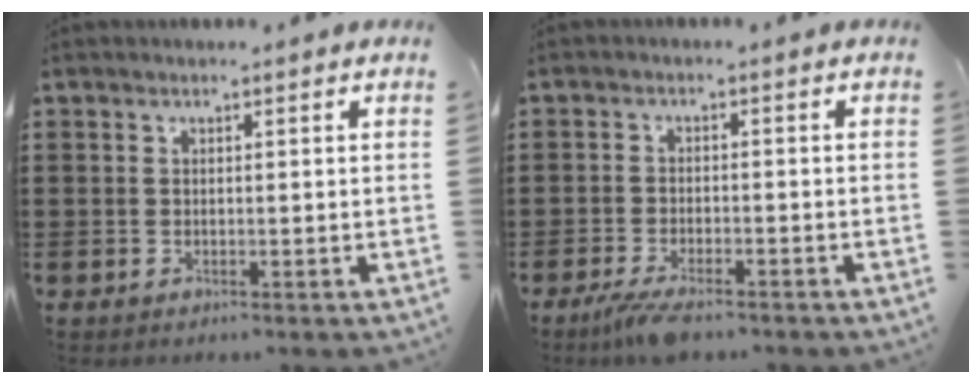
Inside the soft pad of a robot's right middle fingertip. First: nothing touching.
{"total": 3.6, "force": [-2.9, 0.5, 2.1], "torque": [-0.054, -0.009, -0.058]}